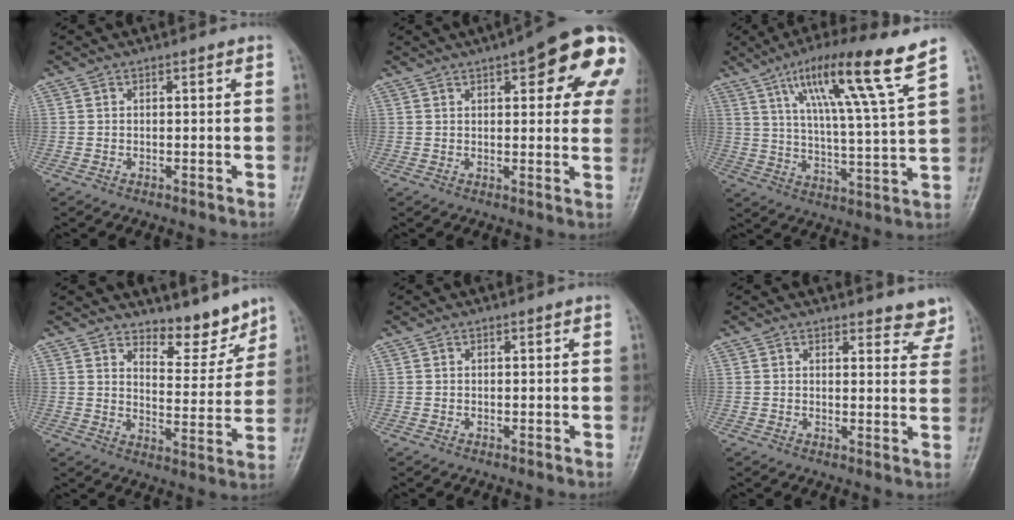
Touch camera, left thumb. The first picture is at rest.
{"total": 19.7, "force": [8.1, 6.9, 16.6], "torque": [-0.185, 0.001, 0.093]}
{"total": 16.2, "force": [9.6, -0.1, 13.0], "torque": [-0.214, -0.042, 0.158]}
{"total": 8.1, "force": [7.2, 2.8, 2.5], "torque": [-0.003, -0.066, 0.117]}
{"total": 0.0}
{"total": 5.6, "force": [5.2, 1.8, 0.7], "torque": [0.026, -0.035, 0.043]}